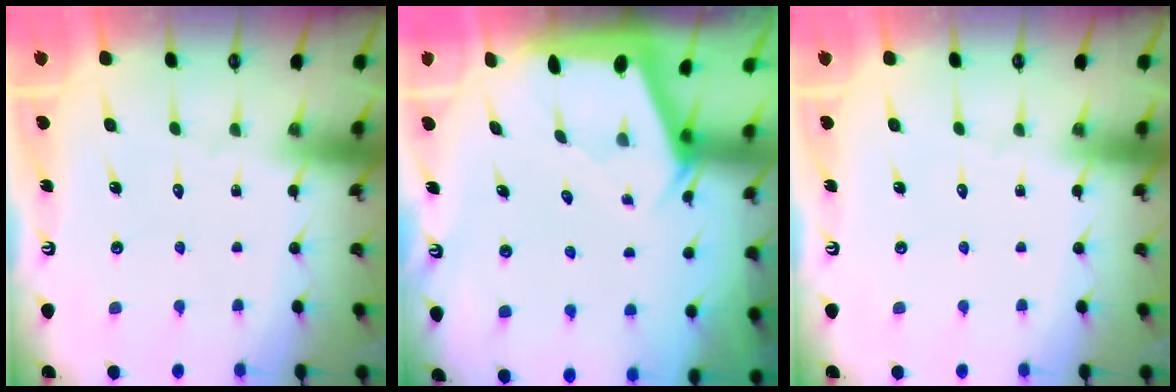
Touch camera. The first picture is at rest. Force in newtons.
{"total": 1.9, "press": 1.8, "slide": 0.3}
{"total": 0.0}